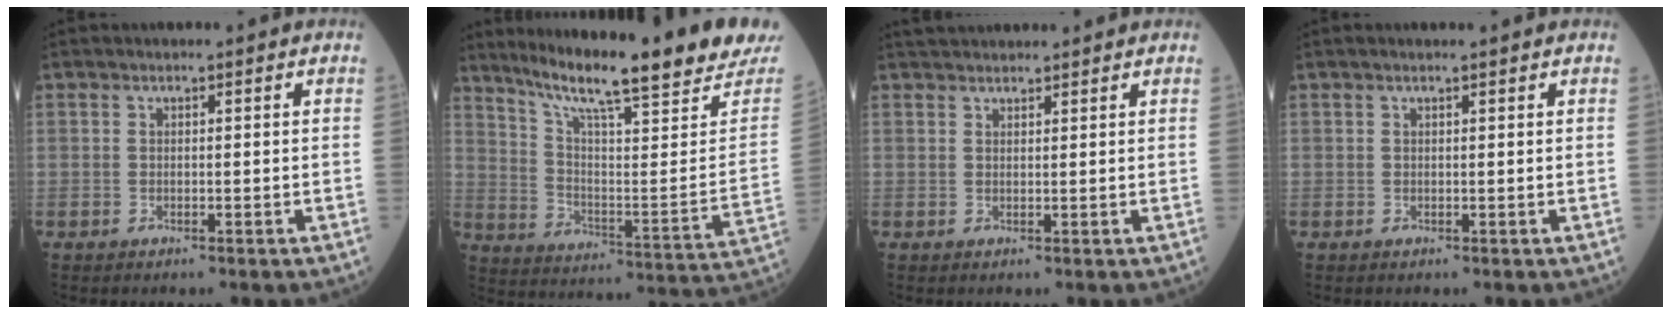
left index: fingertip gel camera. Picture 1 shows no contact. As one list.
[{"total": 23.3, "force": [19.0, 0.7, 13.4], "torque": [-0.214, -0.054, 0.268]}, {"total": 5.6, "force": [5.3, 0.8, 1.8], "torque": [-0.024, 0.040, 0.080]}, {"total": 1.4, "force": [1.2, -0.2, 0.7], "torque": [-0.012, 0.010, 0.020]}]